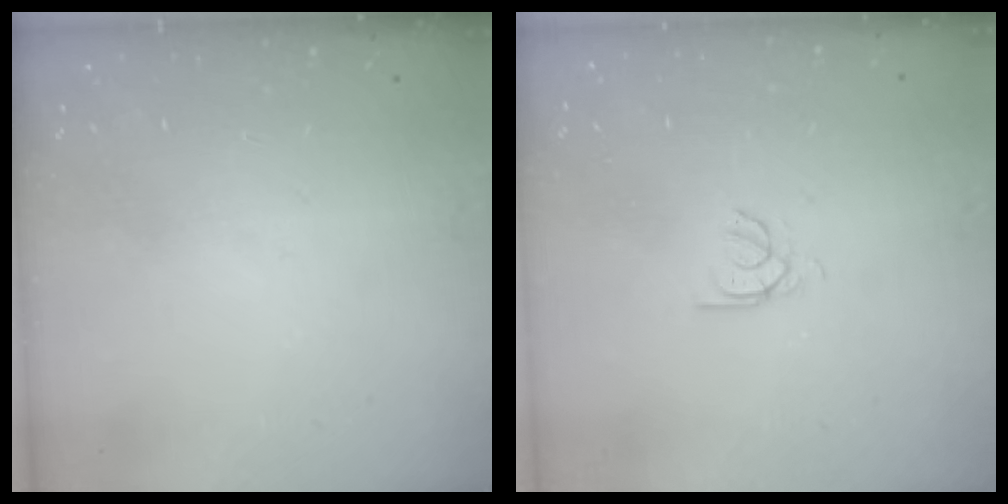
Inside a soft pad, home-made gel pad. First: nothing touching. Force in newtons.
{"total": 2.4, "press": 2.3, "slide": 0.4}